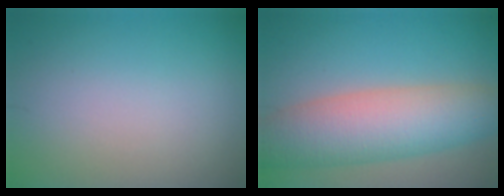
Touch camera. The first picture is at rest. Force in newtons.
{"total": 8.9, "press": 8.9, "slide": 0.5}